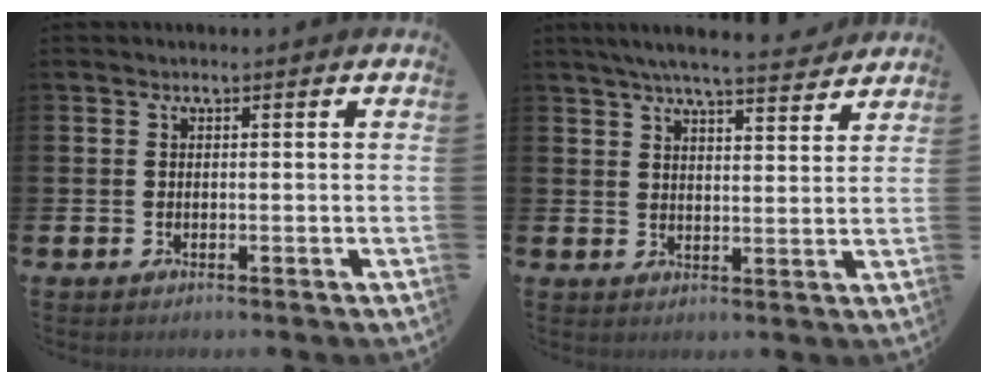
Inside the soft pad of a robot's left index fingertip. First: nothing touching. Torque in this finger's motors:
{"motor_torque": [1.02, -1.11, 0.60, 0.21]}